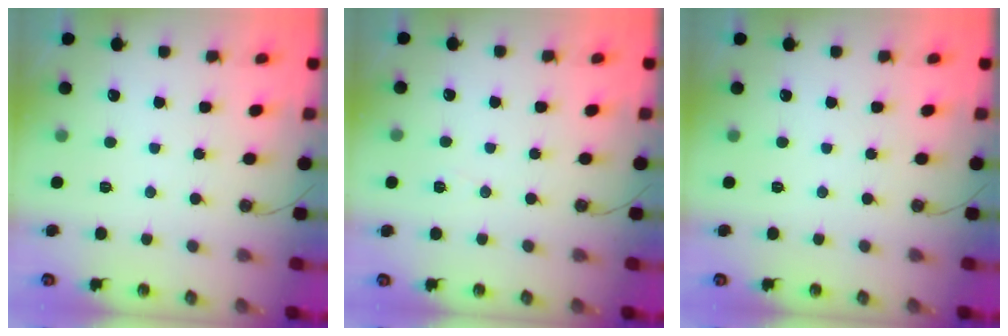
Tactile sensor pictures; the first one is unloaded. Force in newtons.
{"total": 5.5, "press": 3.2, "slide": 4.5}
{"total": 0.0}